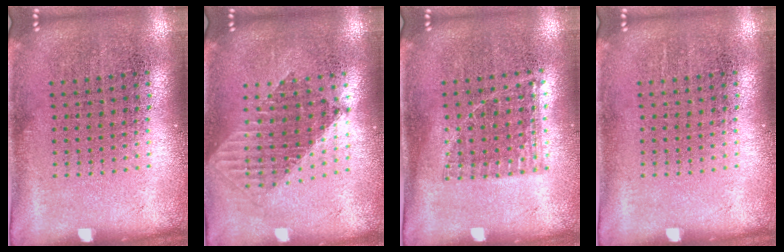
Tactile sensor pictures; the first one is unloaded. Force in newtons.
{"total": 1.5, "press": 1.3, "slide": 0.7}
{"total": 0.8, "press": 0.8, "slide": 0.2}
{"total": 0.0}